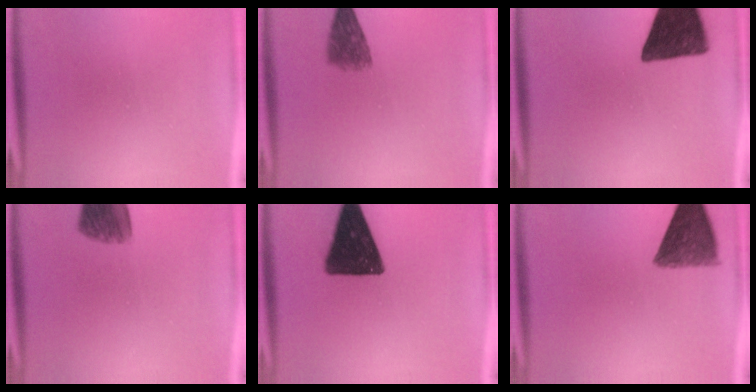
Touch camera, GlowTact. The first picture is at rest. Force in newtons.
{"total": 4.8}
{"total": 13.0}
{"total": 7.5}
{"total": 17.6}
{"total": 10.0}